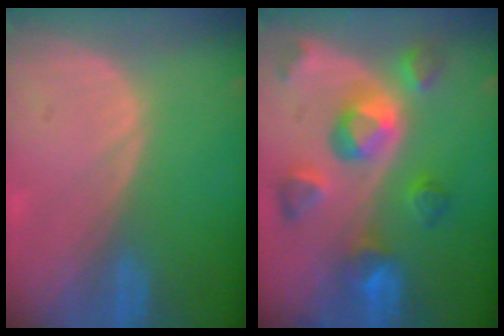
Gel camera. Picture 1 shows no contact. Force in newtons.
{"total": 9.9, "press": 8.8, "slide": 4.6}